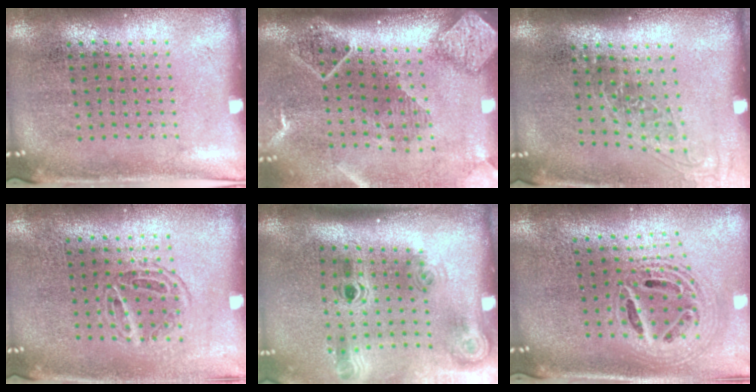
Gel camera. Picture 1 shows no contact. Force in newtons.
{"total": 2.6, "press": 1.9, "slide": 1.8}
{"total": 1.3, "press": 1.1, "slide": 0.8}
{"total": 1.3, "press": 1.1, "slide": 0.7}
{"total": 2.1, "press": 1.4, "slide": 1.6}
{"total": 2.2, "press": 1.7, "slide": 1.4}